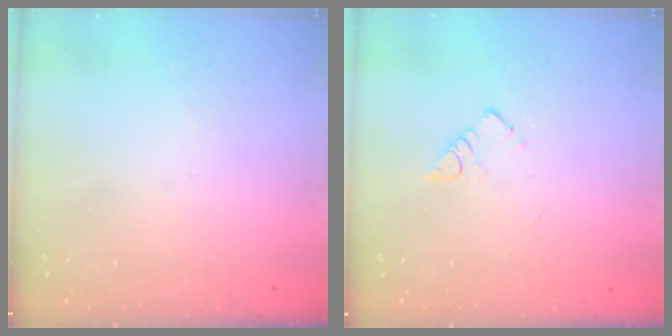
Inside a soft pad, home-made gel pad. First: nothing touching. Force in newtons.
{"total": 3.9, "press": 3.9, "slide": 0.2}